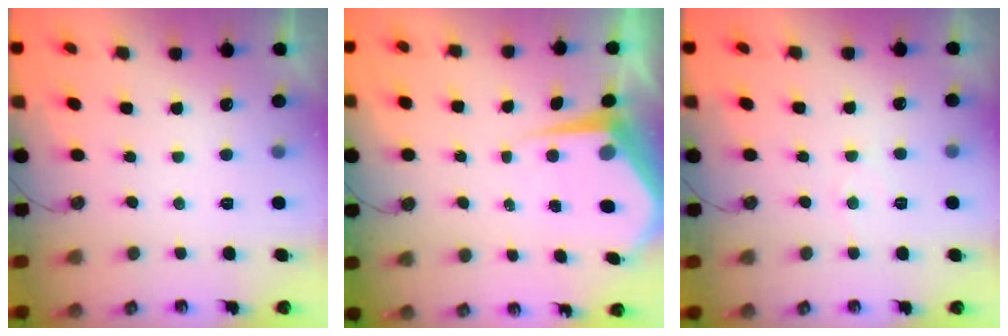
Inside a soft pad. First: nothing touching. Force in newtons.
{"total": 6.7, "press": 6.7, "slide": 0.6}
{"total": 3.8, "press": 3.8, "slide": 0.5}